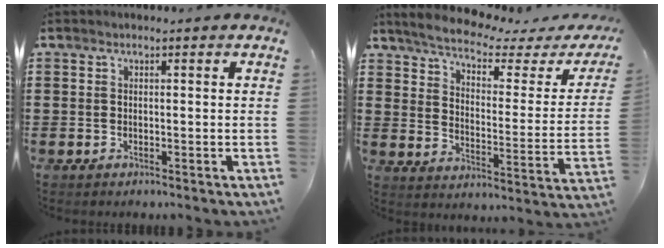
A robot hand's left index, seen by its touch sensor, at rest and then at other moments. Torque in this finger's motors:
{"motor_torque": [2.14, 0.00, 0.25, 0.05]}